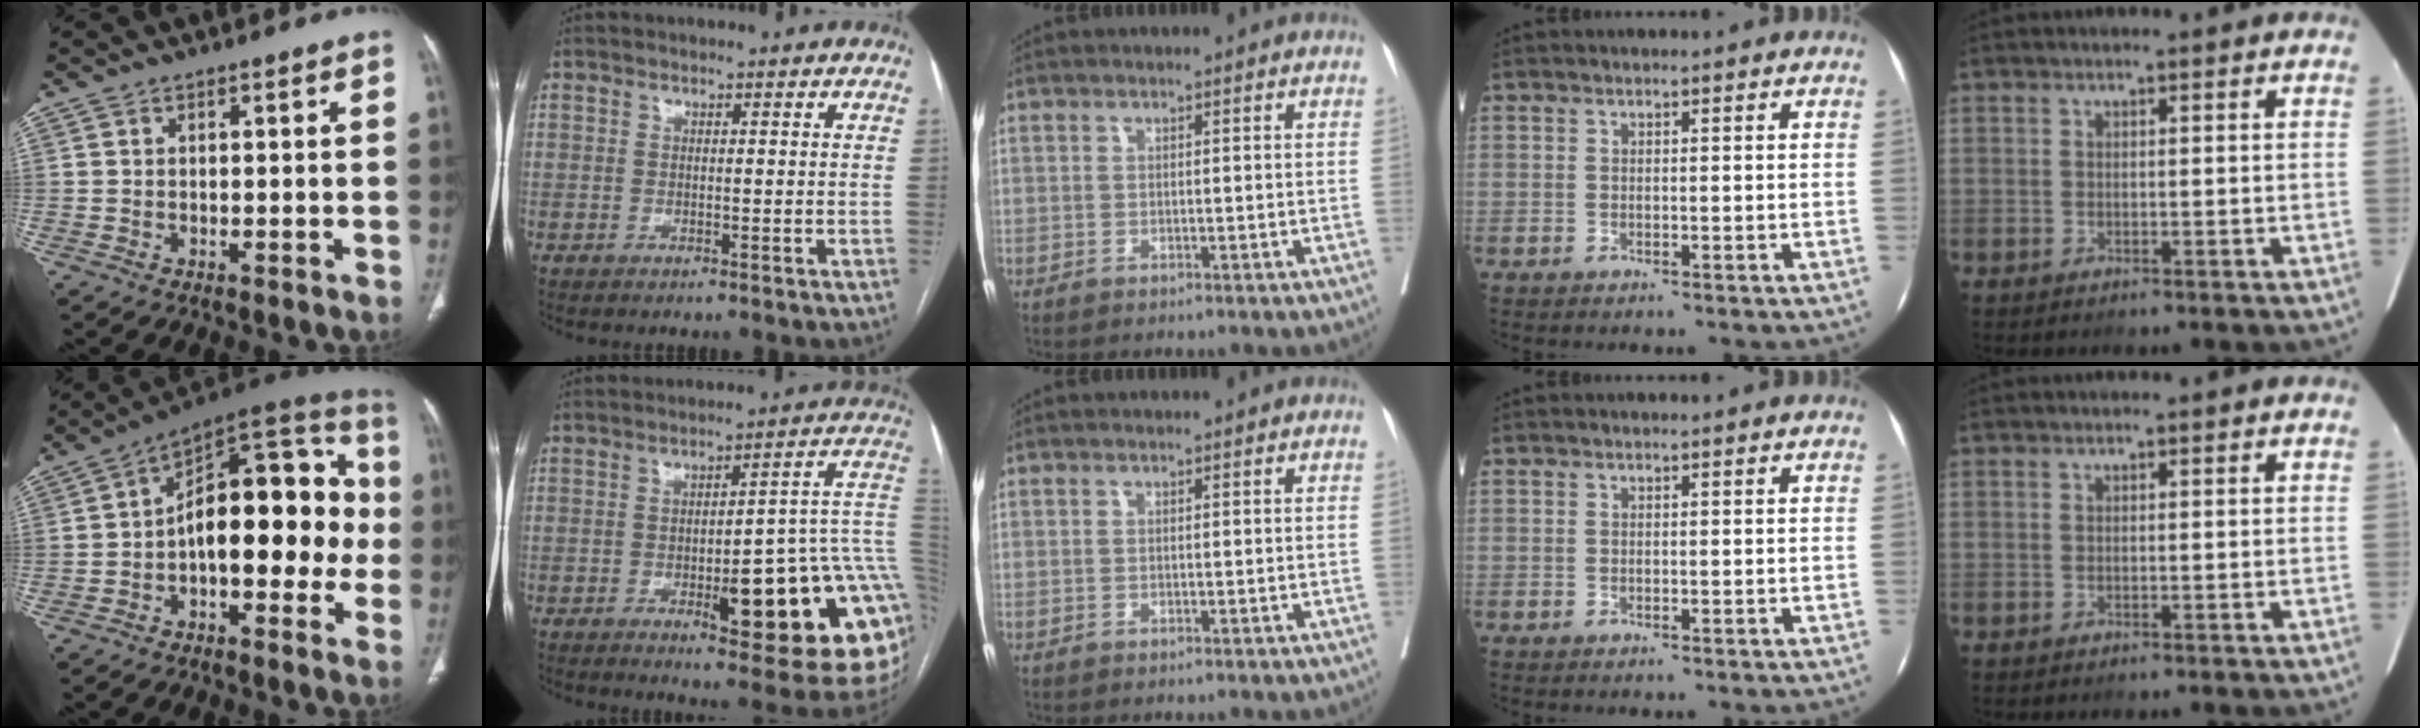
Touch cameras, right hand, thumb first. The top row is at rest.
{"thumb": {"total": 21.2, "force": [-2.0, 10.7, 18.2], "torque": [-0.224, 0.058, -0.038]}, "index": {"total": 21.6, "force": [-5.2, 4.3, 20.5], "torque": [-0.157, 0.018, -0.057]}}